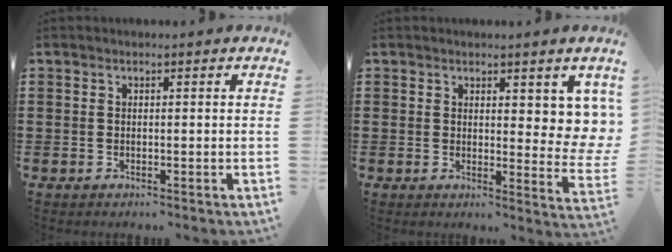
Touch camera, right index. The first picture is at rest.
{"total": 4.8, "force": [2.9, 2.5, 2.9], "torque": [-0.036, -0.013, 0.046]}